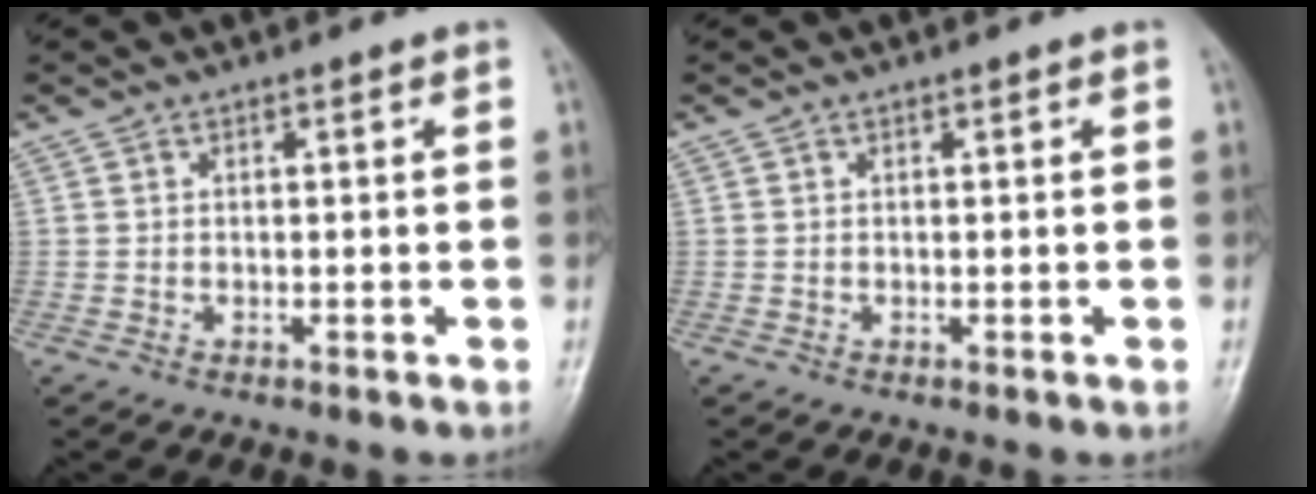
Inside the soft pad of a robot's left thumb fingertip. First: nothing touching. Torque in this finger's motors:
{"motor_torque": [0.00, 0.00, 0.00, 0.00, 0.00]}